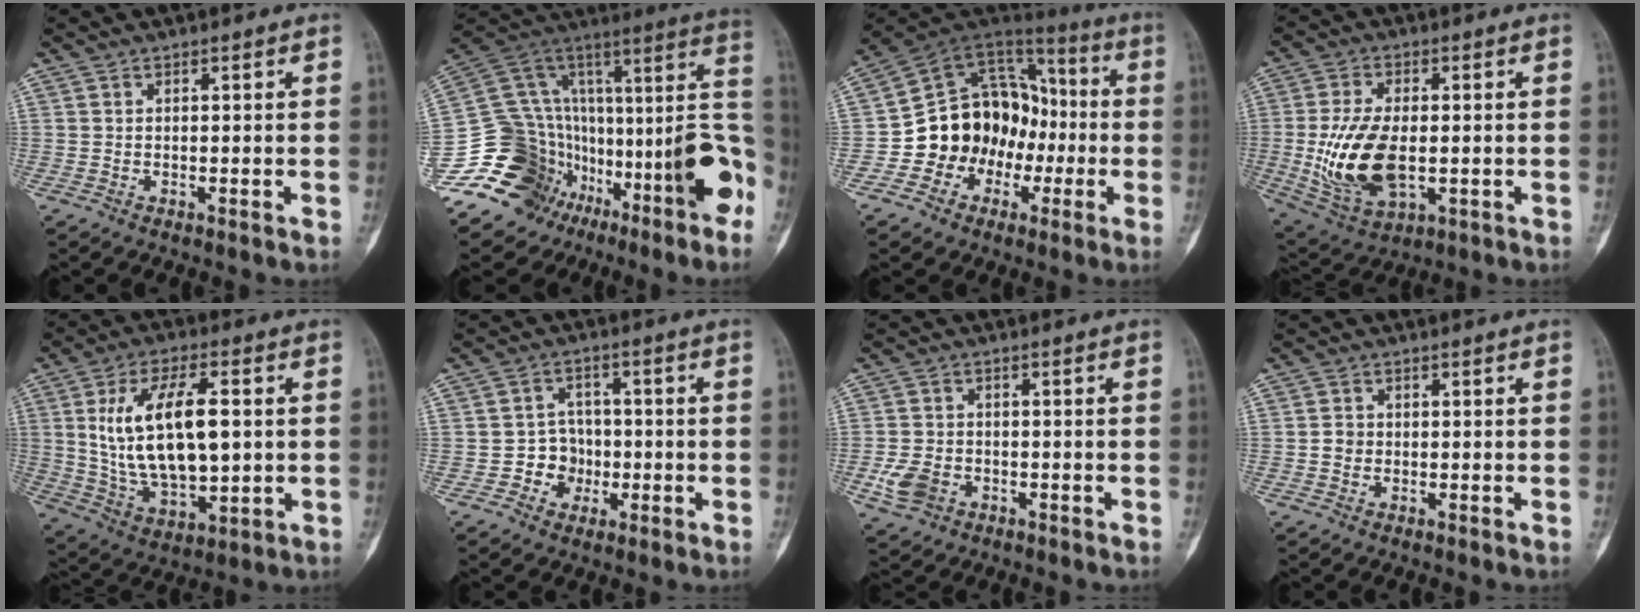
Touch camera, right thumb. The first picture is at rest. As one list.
[{"total": 21.3, "force": [-10.8, 14.4, 11.5], "torque": [-0.110, 0.165, -0.167]}, {"total": 17.0, "force": [-4.4, 14.4, 7.9], "torque": [-0.067, 0.087, -0.074]}, {"total": 14.8, "force": [-1.5, 7.9, 12.4], "torque": [-0.243, -0.008, -0.014]}, {"total": 19.0, "force": [2.5, 9.4, 16.2], "torque": [-0.275, -0.003, 0.055]}, {"total": 5.7, "force": [-1.6, 5.3, 1.5], "torque": [0.019, 0.019, -0.031]}, {"total": 5.7, "force": [-2.0, 4.4, 3.1], "torque": [-0.057, 0.009, -0.034]}, {"total": 2.0, "force": [-0.3, 1.8, 0.8], "torque": [-0.005, 0.005, -0.007]}]